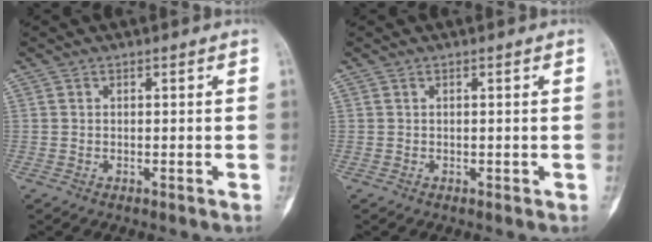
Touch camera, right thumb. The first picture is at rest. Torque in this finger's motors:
{"motor_torque": [-0.08, 0.15, 0.12, 0.11, -0.03]}